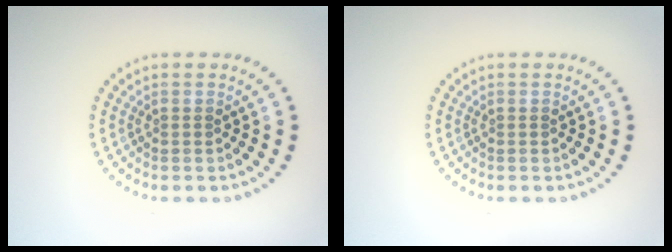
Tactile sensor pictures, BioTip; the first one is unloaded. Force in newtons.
{"total": 0.0}